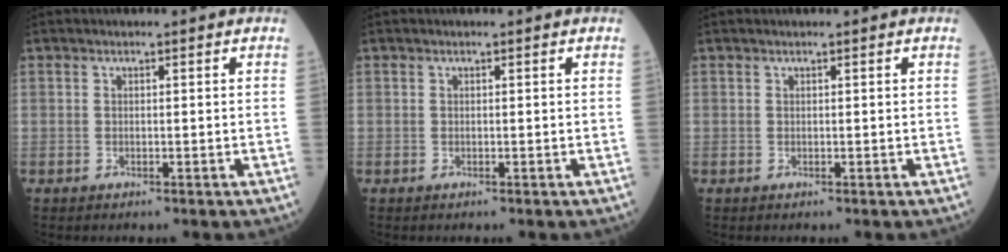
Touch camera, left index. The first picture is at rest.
{"total": 0.0}
{"total": 0.0}